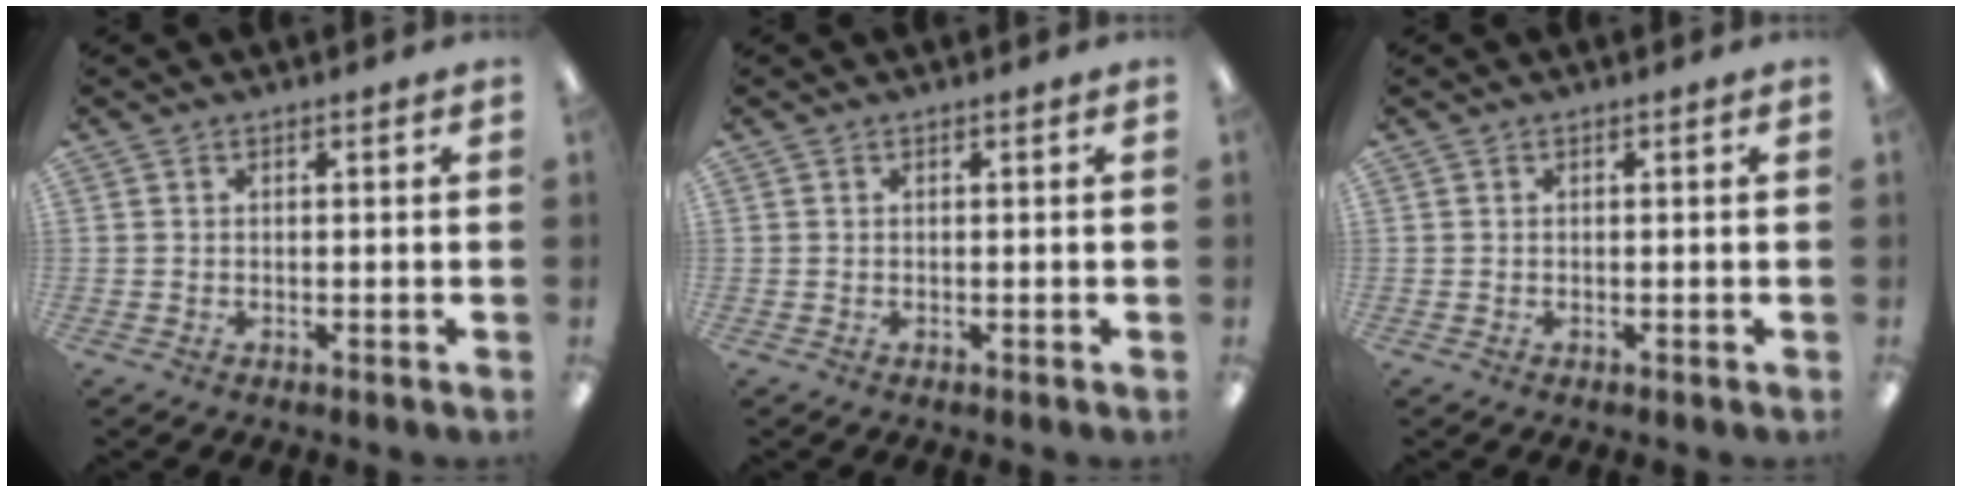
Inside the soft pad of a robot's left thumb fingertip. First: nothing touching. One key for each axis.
{"total": 0.0}
{"total": 0.0}